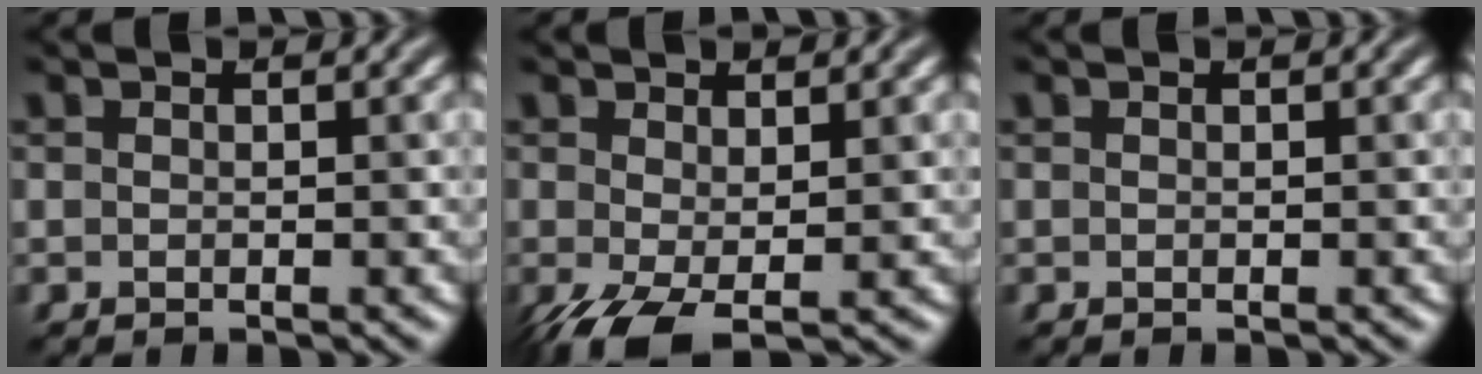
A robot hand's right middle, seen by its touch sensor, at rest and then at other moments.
{"total": 4.3, "force": [-1.1, 1.9, 3.7], "torque": [-0.089, -0.009, -0.022]}
{"total": 0.0}